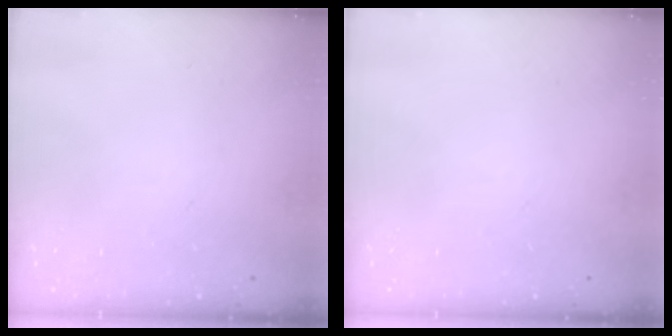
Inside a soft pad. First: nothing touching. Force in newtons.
{"total": 0.0}